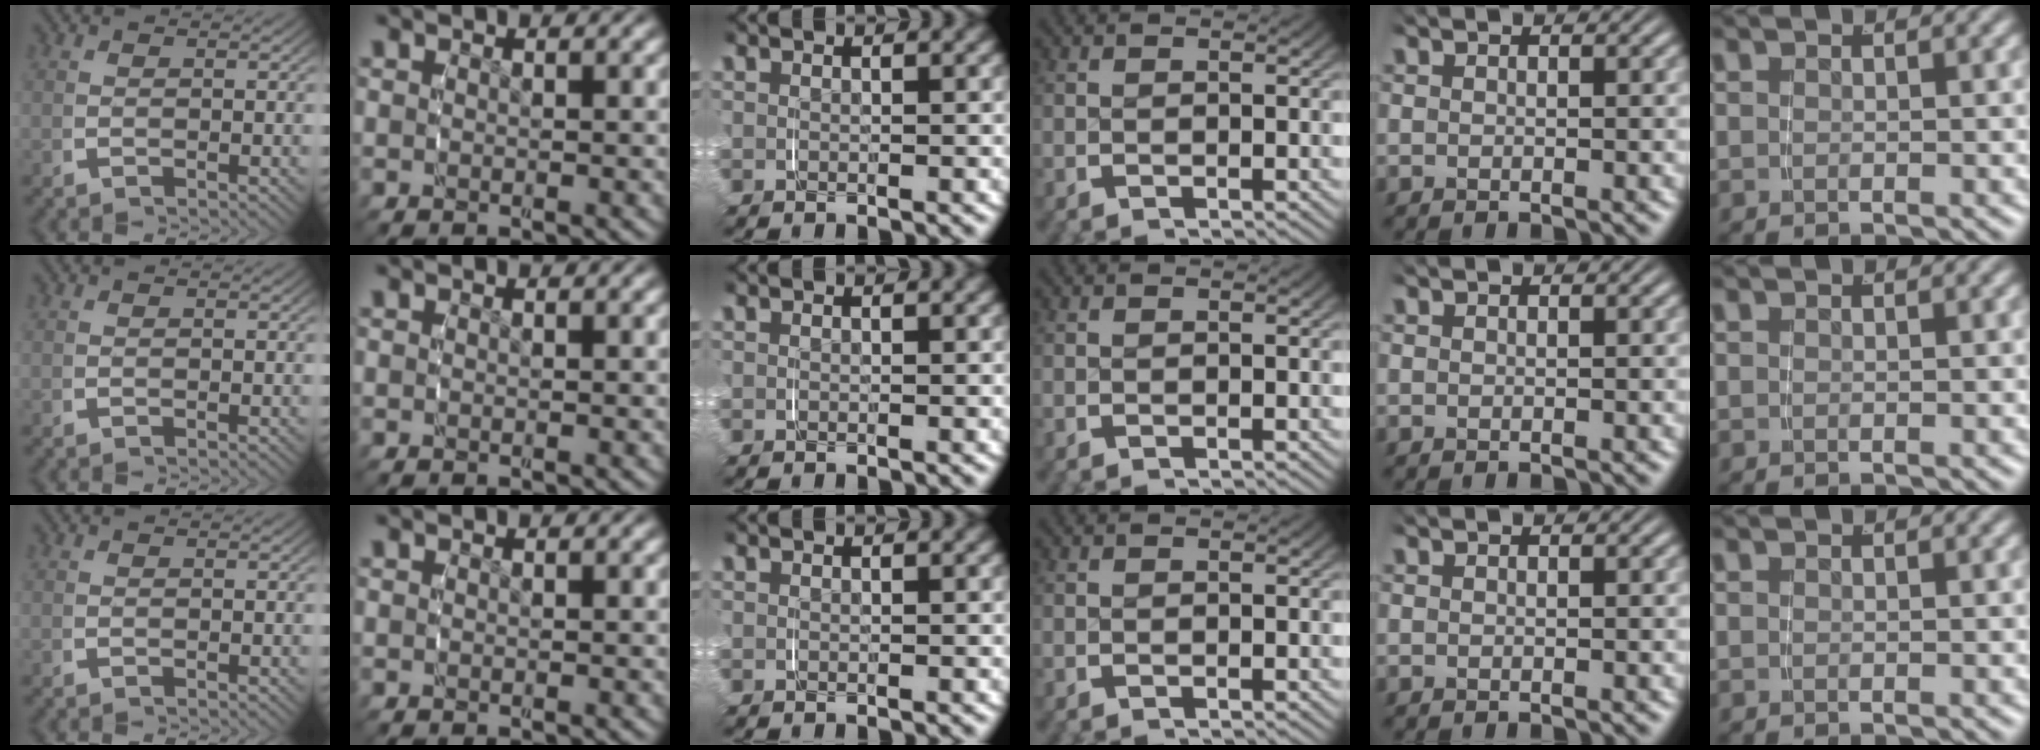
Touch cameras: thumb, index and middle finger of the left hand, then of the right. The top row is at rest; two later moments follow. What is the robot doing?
{"motion": "grasp_and_lifting", "object": "jar lid"}